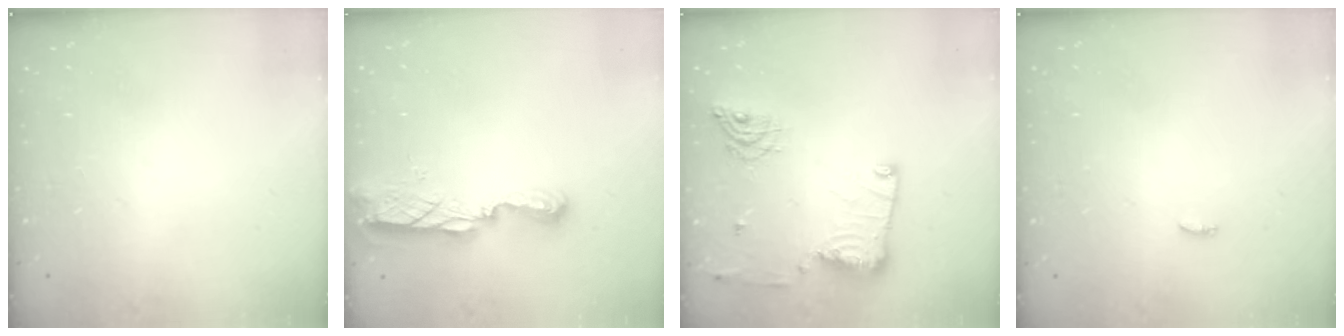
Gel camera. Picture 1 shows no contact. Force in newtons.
{"total": 7.8, "press": 7.7, "slide": 0.3}
{"total": 13.9, "press": 13.9, "slide": 0.8}
{"total": 5.6, "press": 3.4, "slide": 4.4}